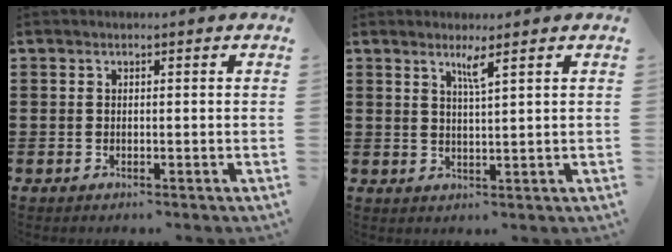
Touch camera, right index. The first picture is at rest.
{"total": 2.5, "force": [1.6, -0.4, 1.8], "torque": [-0.038, -0.005, 0.027]}